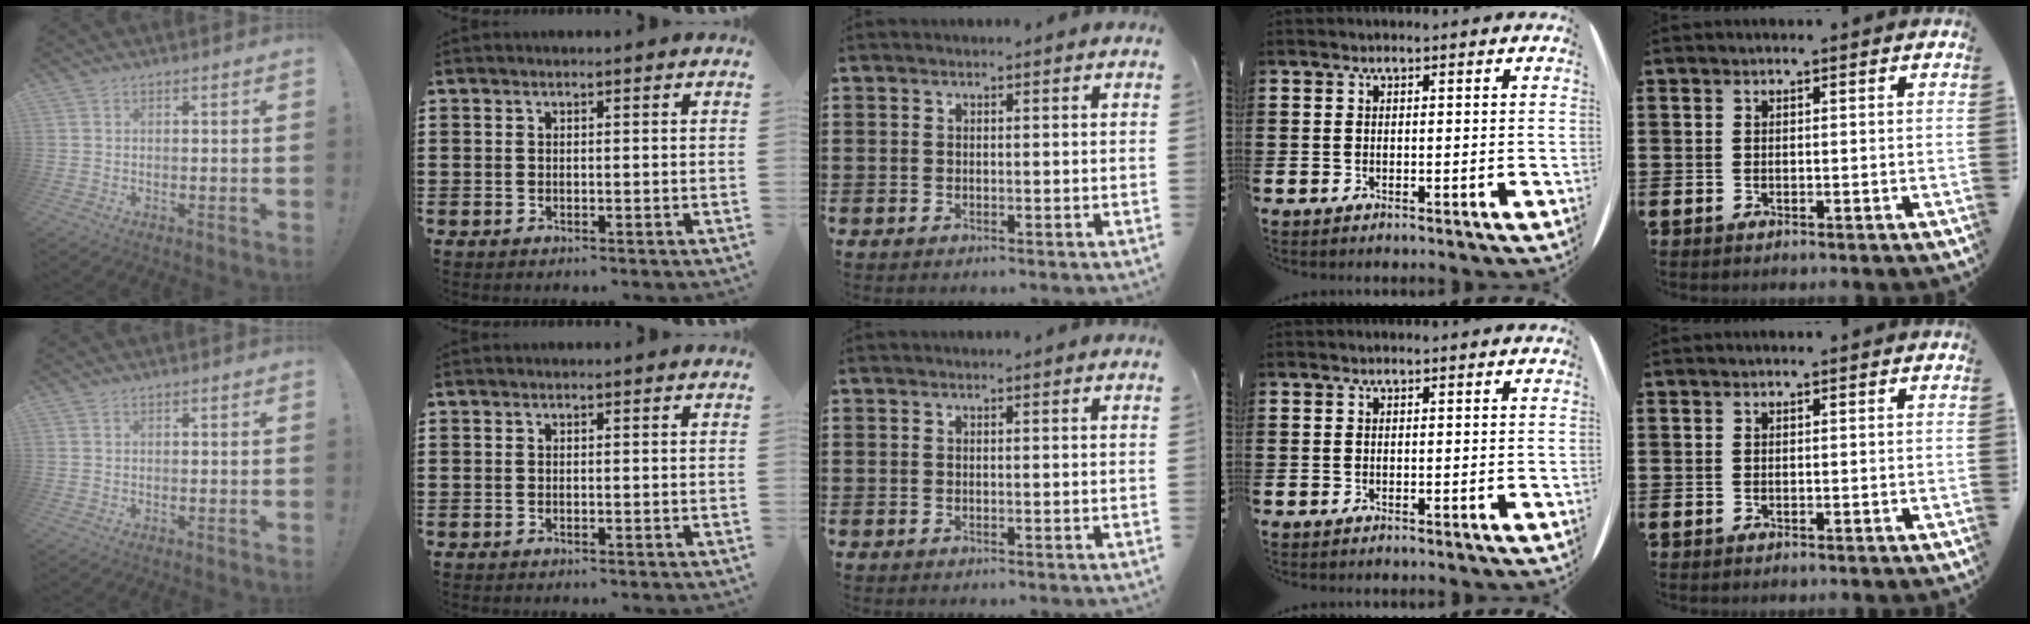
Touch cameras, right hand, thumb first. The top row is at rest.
{}